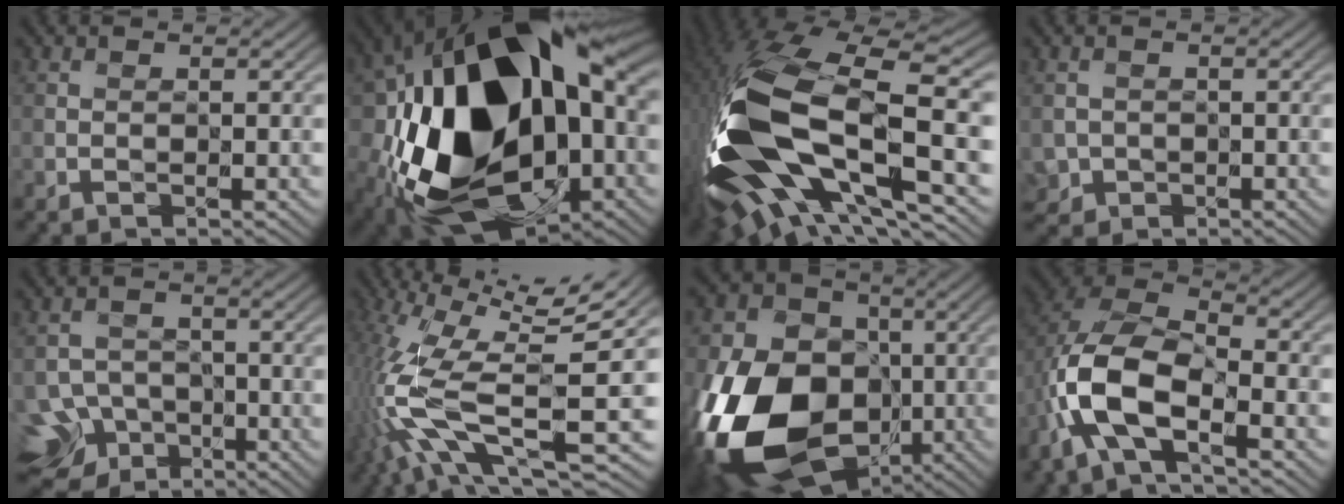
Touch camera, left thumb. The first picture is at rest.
{"total": 20.0, "force": [-0.1, 13.8, 14.5], "torque": [-0.326, -0.054, 0.023]}
{"total": 20.3, "force": [-2.5, 9.1, 18.0], "torque": [-0.405, -0.050, -0.031]}
{"total": 1.7, "force": [-0.7, 1.6, -0.3], "torque": [0.002, -0.010, -0.013]}
{"total": 8.2, "force": [-5.6, 5.6, 2.0], "torque": [-0.043, -0.021, -0.095]}
{"total": 12.5, "force": [-1.4, 3.5, 11.9], "torque": [-0.270, -0.005, -0.013]}
{"total": 20.5, "force": [-5.2, 15.3, 12.6], "torque": [-0.303, -0.039, -0.093]}
{"total": 10.6, "force": [-3.9, 5.2, 8.3], "torque": [-0.191, -0.006, -0.084]}